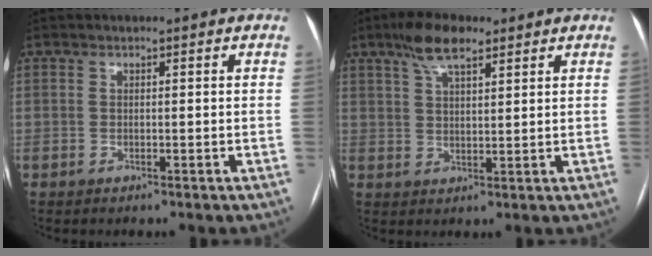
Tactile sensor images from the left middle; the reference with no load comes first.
{"total": 6.6, "force": [4.5, 1.9, 4.5], "torque": [-0.089, 0.015, 0.081]}